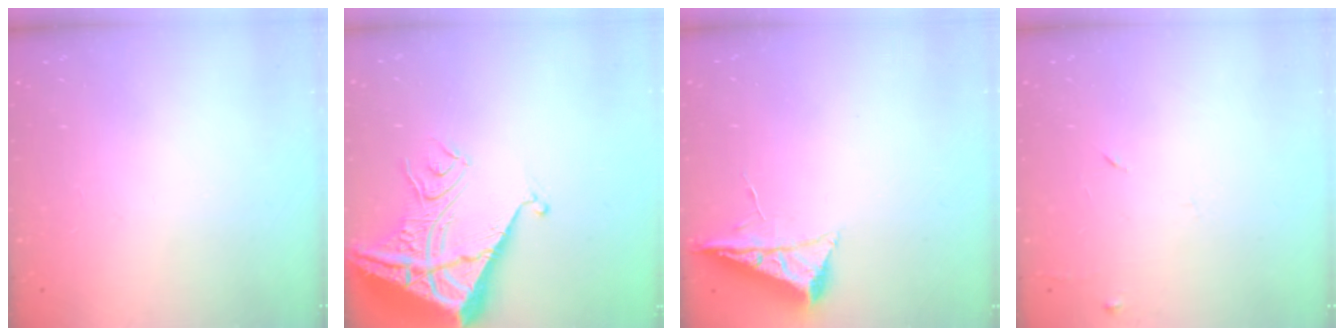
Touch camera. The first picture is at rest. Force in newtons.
{"total": 11.5, "press": 11.5, "slide": 1.2}
{"total": 6.5, "press": 6.5, "slide": 0.8}
{"total": 5.2, "press": 5.1, "slide": 0.6}